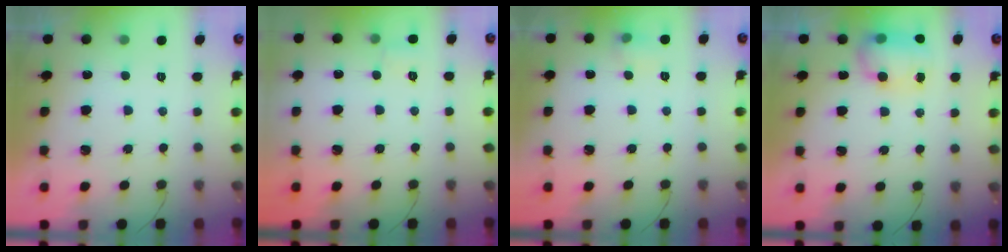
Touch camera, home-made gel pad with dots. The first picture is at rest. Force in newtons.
{"total": 4.3, "press": 4.1, "slide": 1.4}
{"total": 5.9, "press": 5.8, "slide": 1.3}
{"total": 9.8, "press": 8.8, "slide": 4.3}